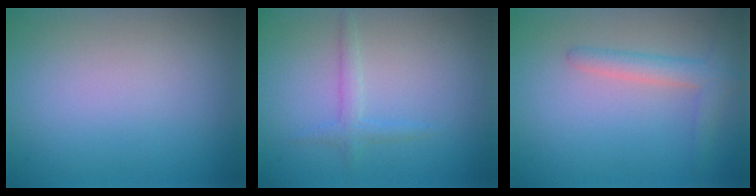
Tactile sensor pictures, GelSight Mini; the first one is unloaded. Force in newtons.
{"total": 1.5, "press": 1.5, "slide": 0.0}
{"total": 2.6, "press": 2.6, "slide": 0.2}